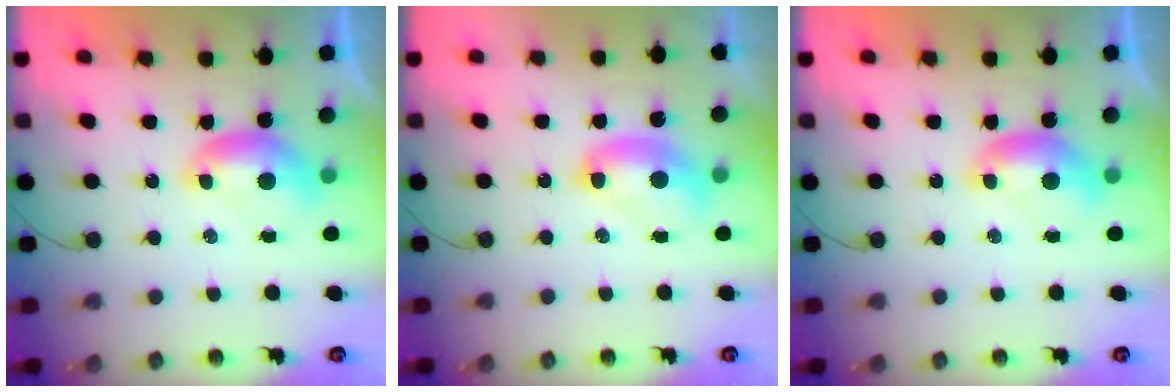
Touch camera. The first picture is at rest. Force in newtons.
{"total": 2.7, "press": 2.7, "slide": 0.1}
{"total": 0.0}